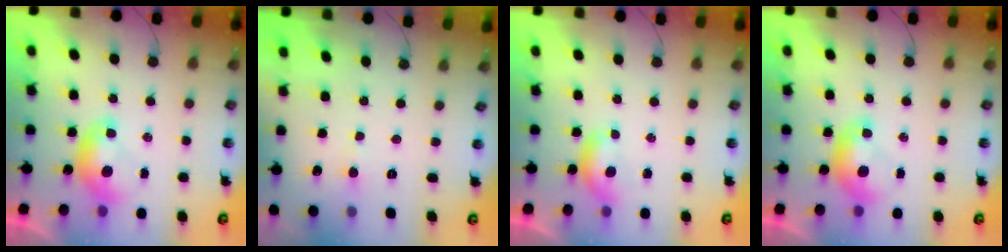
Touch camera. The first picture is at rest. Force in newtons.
{"total": 0.7, "press": 0.4, "slide": 0.5}
{"total": 2.1, "press": 2.0, "slide": 0.4}
{"total": 0.0}